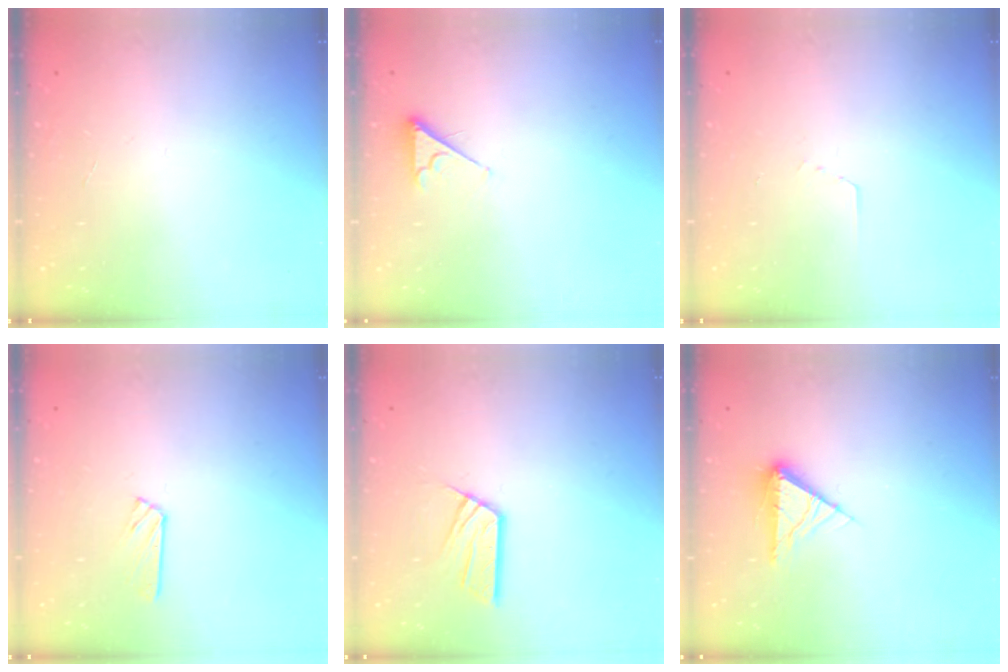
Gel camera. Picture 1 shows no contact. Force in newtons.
{"total": 3.0, "press": 2.9, "slide": 0.4}
{"total": 2.9, "press": 2.9, "slide": 0.2}
{"total": 2.9, "press": 2.8, "slide": 0.3}
{"total": 8.2, "press": 8.2, "slide": 0.6}
{"total": 8.2, "press": 8.0, "slide": 1.4}